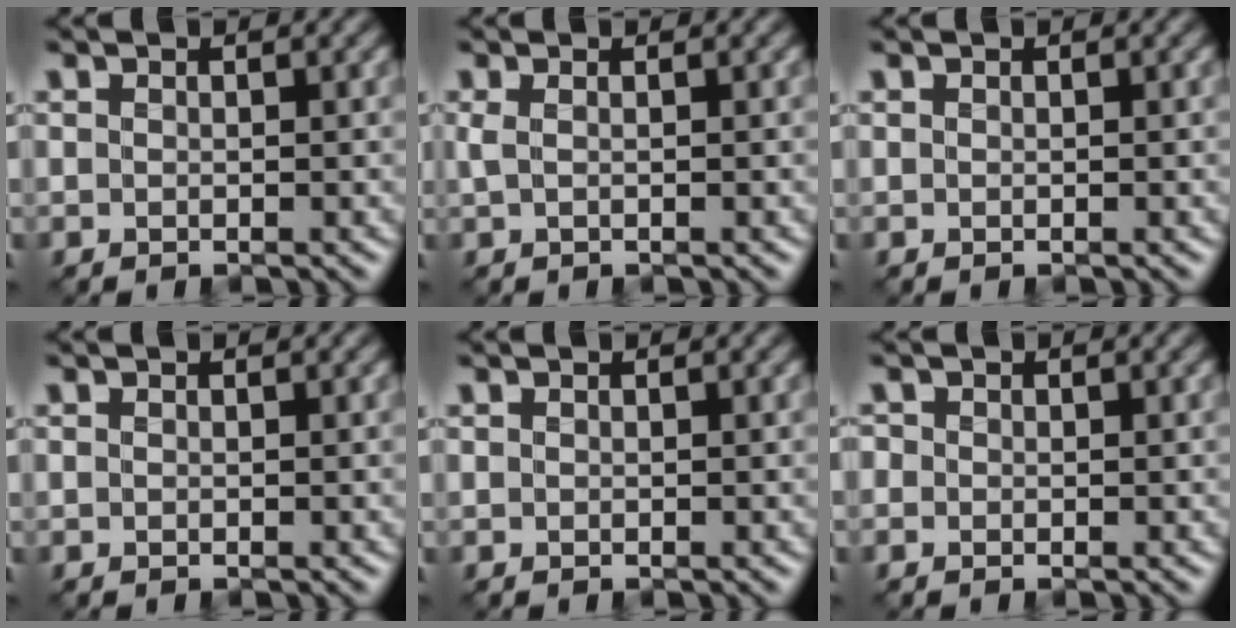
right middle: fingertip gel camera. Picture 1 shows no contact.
{"total": 0.9, "force": [0.2, 0.3, 0.9], "torque": [-0.021, 0.000, 0.001]}
{"total": 0.0}
{"total": 0.0}
{"total": 0.0}
{"total": 0.7, "force": [-0.2, 0.6, 0.1], "torque": [0.002, 0.000, -0.009]}